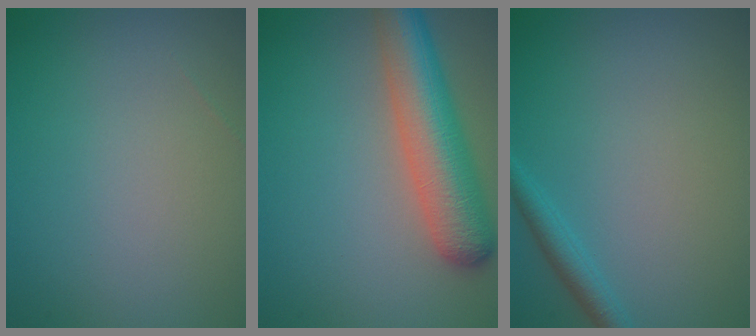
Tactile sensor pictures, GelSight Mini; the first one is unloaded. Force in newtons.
{"total": 7.0, "press": 7.0, "slide": 0.4}
{"total": 1.9, "press": 1.9, "slide": 0.1}